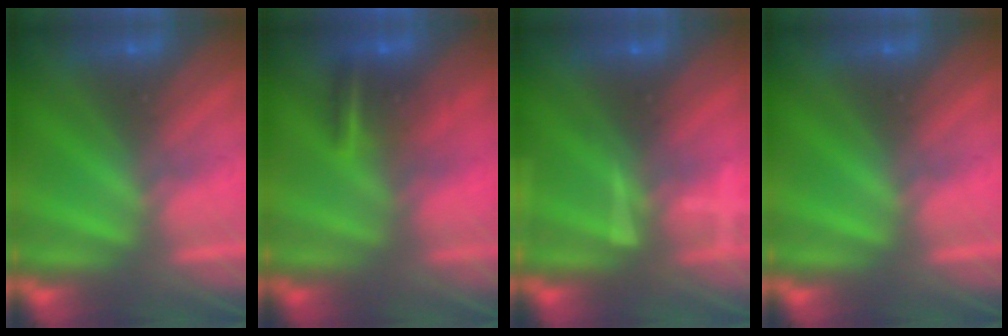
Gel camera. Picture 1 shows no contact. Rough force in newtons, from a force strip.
{"total": 7.1}
{"total": 7.0}
{"total": 0.0}